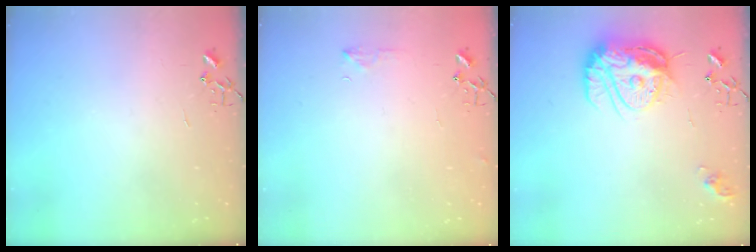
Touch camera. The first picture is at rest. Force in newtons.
{"total": 6.1, "press": 6.0, "slide": 0.9}
{"total": 15.4, "press": 15.3, "slide": 1.6}